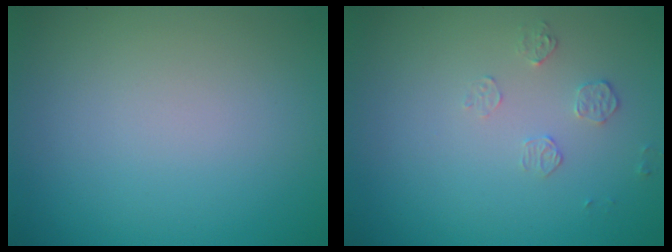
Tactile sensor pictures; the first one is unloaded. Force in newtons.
{"total": 1.3, "press": 0.6, "slide": 1.1}